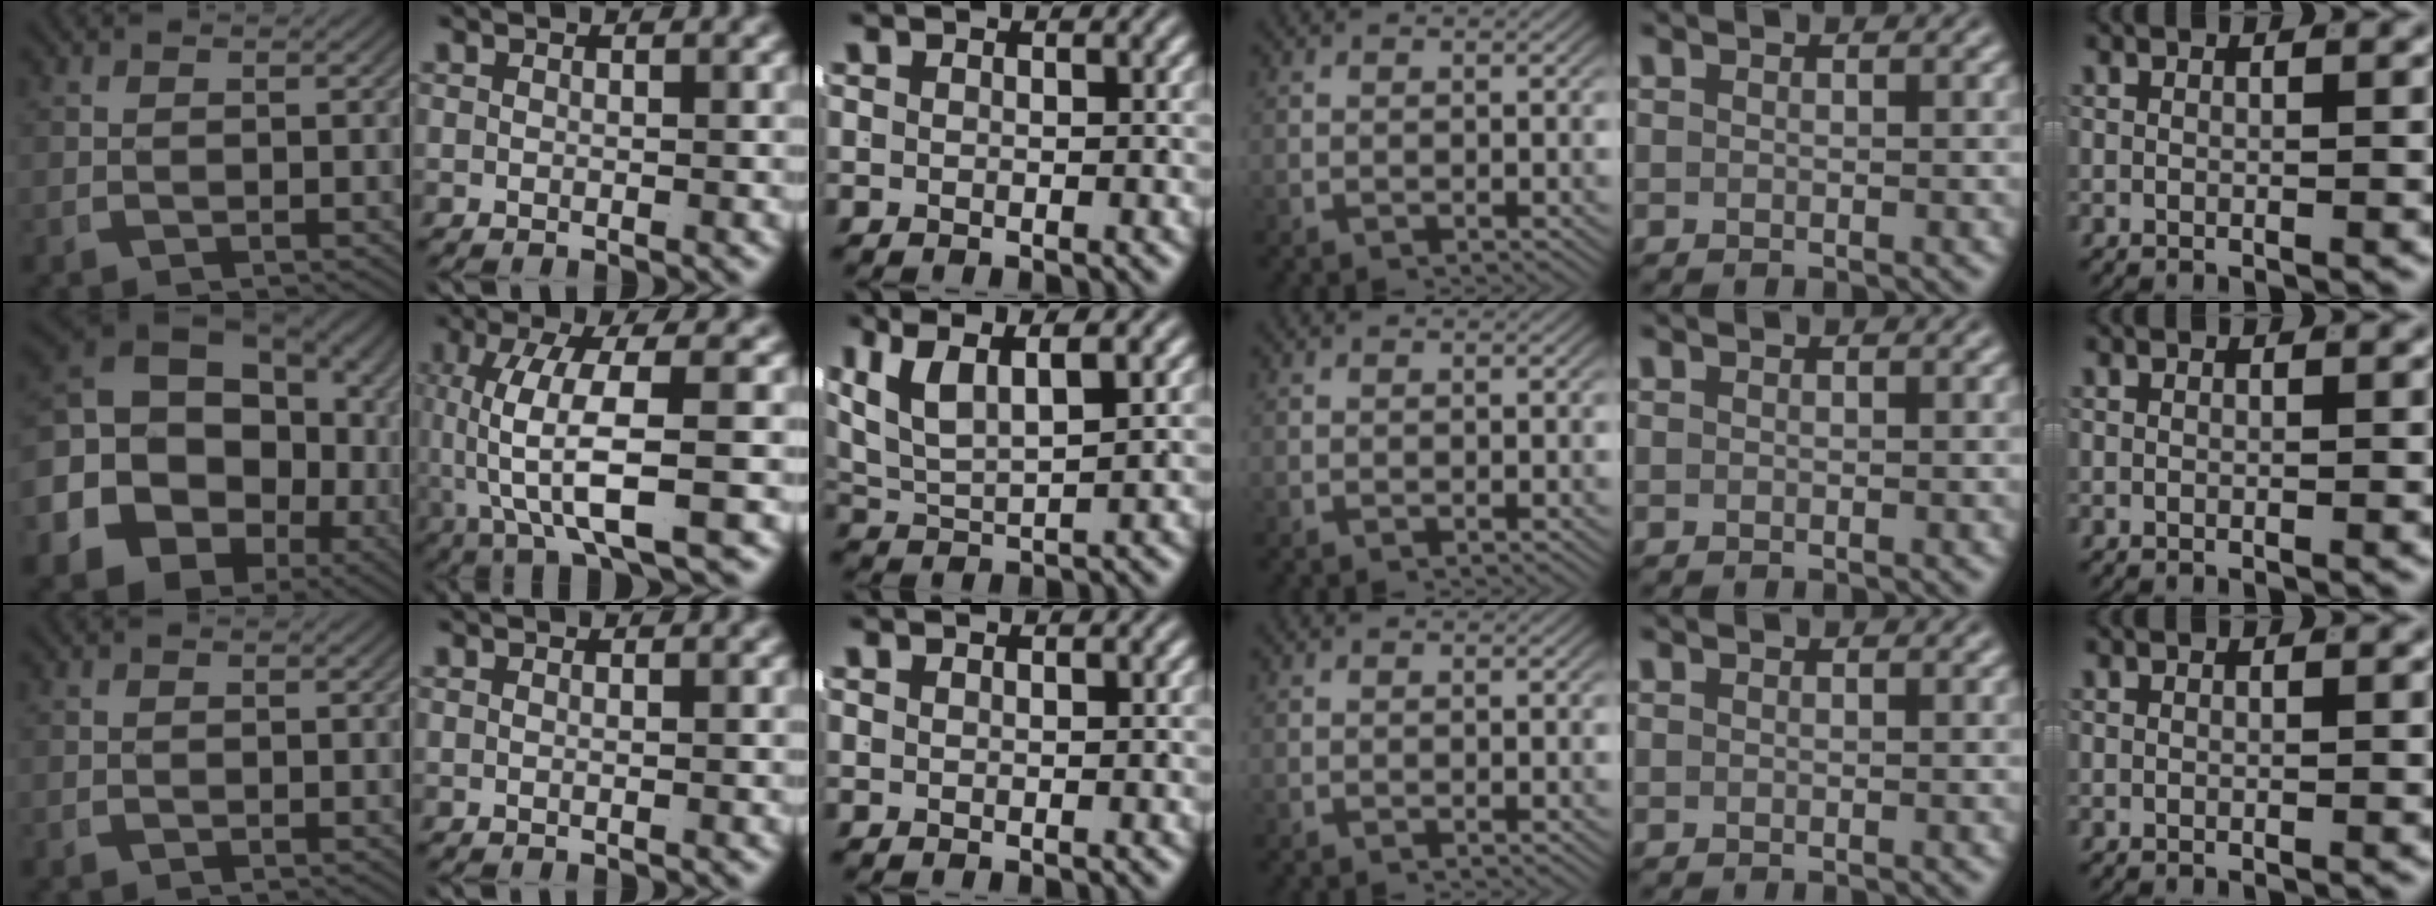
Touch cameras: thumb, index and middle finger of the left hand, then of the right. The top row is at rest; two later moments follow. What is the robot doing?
{"motion": "lift_and_place", "object": "shorts"}